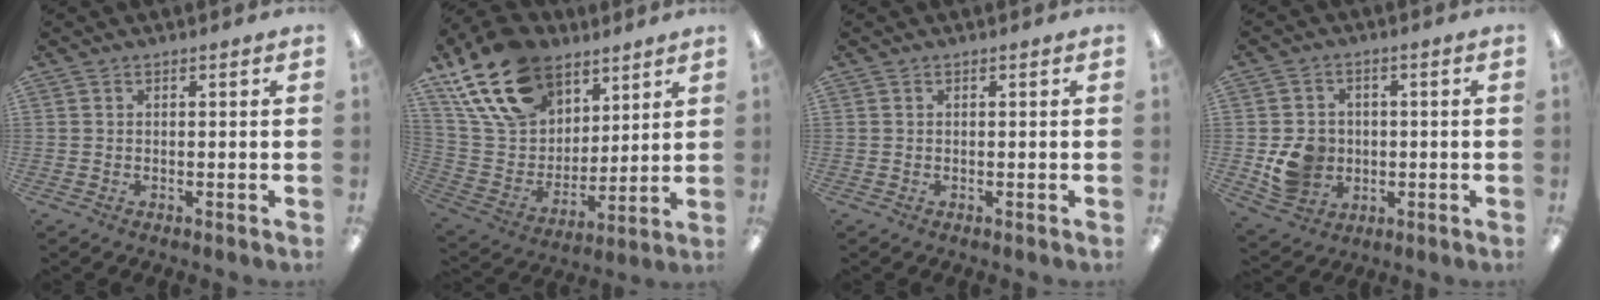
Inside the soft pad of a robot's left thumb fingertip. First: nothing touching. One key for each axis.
{"total": 21.6, "fx": 13.4, "fy": 13.5, "fz": 10.2, "tx": -0.213, "ty": -0.063, "tz": 0.252}
{"total": 0.0}
{"total": 8.6, "fx": -1.0, "fy": 7.7, "fz": 3.7, "tx": -0.069, "ty": 0.010, "tz": -0.011}